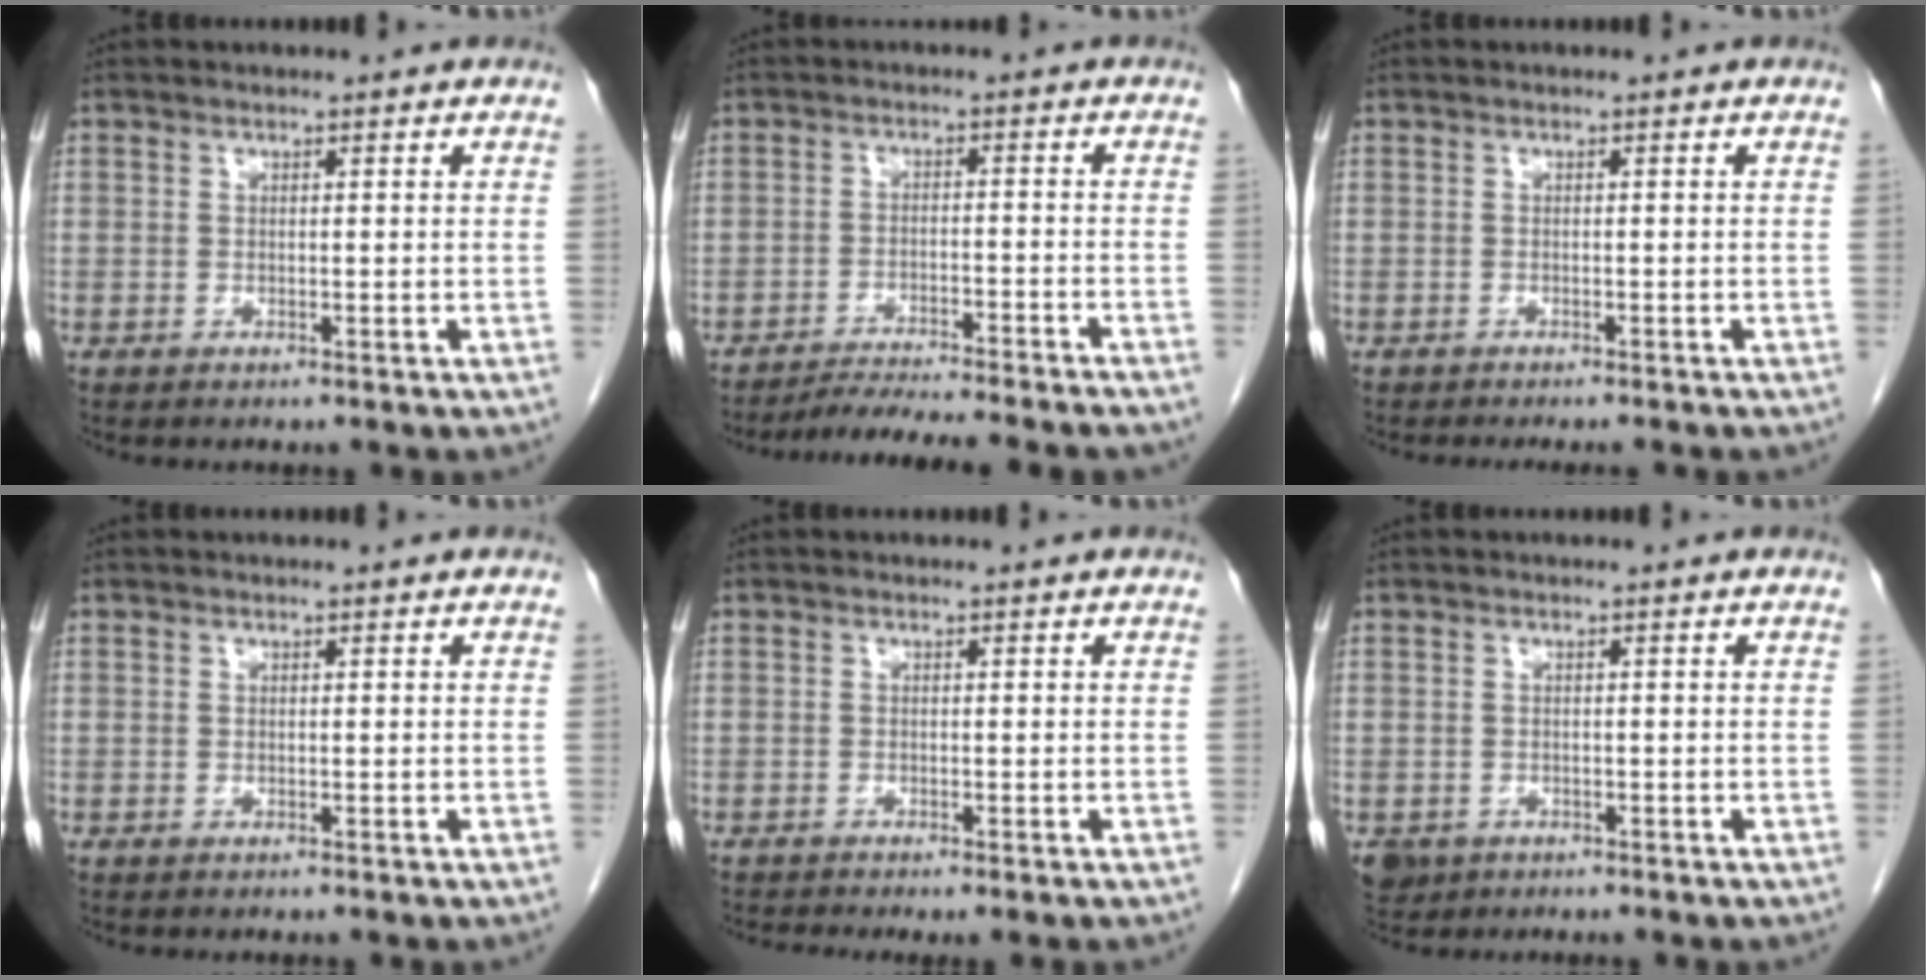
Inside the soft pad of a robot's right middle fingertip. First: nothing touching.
{"total": 11.1, "force": [-10.1, -0.8, 4.6], "torque": [-0.048, -0.013, -0.149]}
{"total": 4.7, "force": [-4.2, 0.7, 1.9], "torque": [-0.018, -0.008, -0.054]}
{"total": 0.0}
{"total": 2.7, "force": [-2.3, -0.1, 1.5], "torque": [-0.016, -0.004, -0.034]}
{"total": 3.0, "force": [-1.6, 2.4, 0.7], "torque": [-0.011, 0.001, -0.022]}